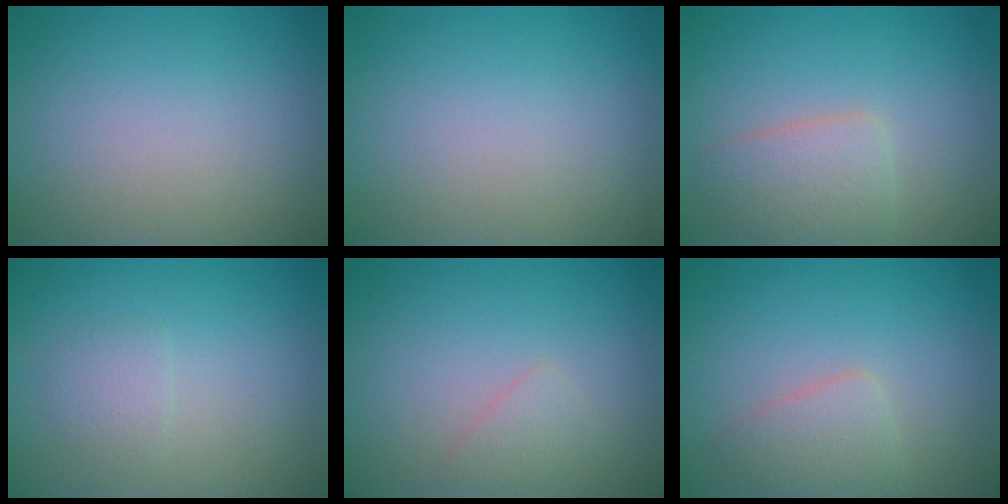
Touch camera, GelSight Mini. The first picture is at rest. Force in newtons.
{"total": 0.0}
{"total": 3.1, "press": 3.1, "slide": 0.1}
{"total": 1.3, "press": 1.3, "slide": 0.1}
{"total": 1.3, "press": 1.3, "slide": 0.1}
{"total": 2.4, "press": 2.4, "slide": 0.1}